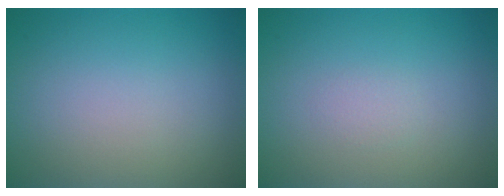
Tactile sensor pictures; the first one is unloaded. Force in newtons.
{"total": 0.6, "press": 0.6, "slide": 0.1}